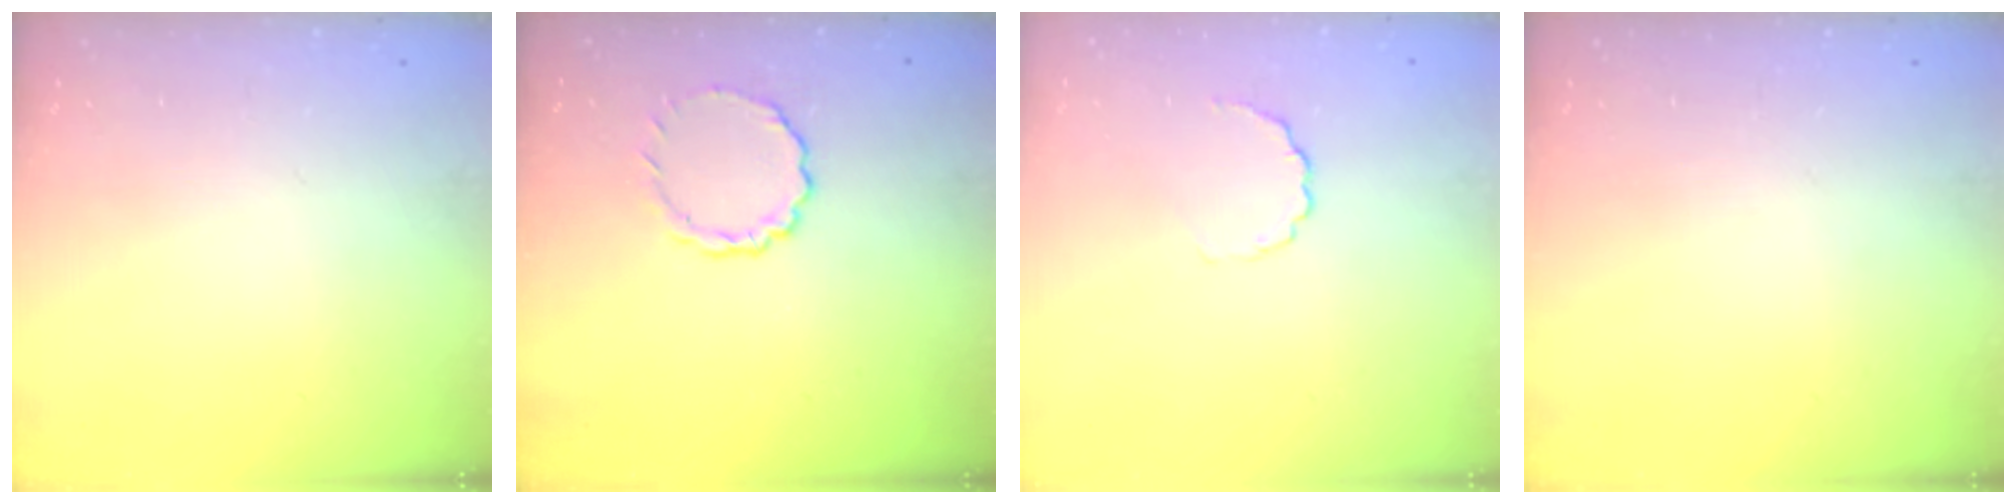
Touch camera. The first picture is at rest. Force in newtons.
{"total": 7.3, "press": 7.1, "slide": 1.5}
{"total": 3.4, "press": 3.2, "slide": 1.2}
{"total": 0.0}